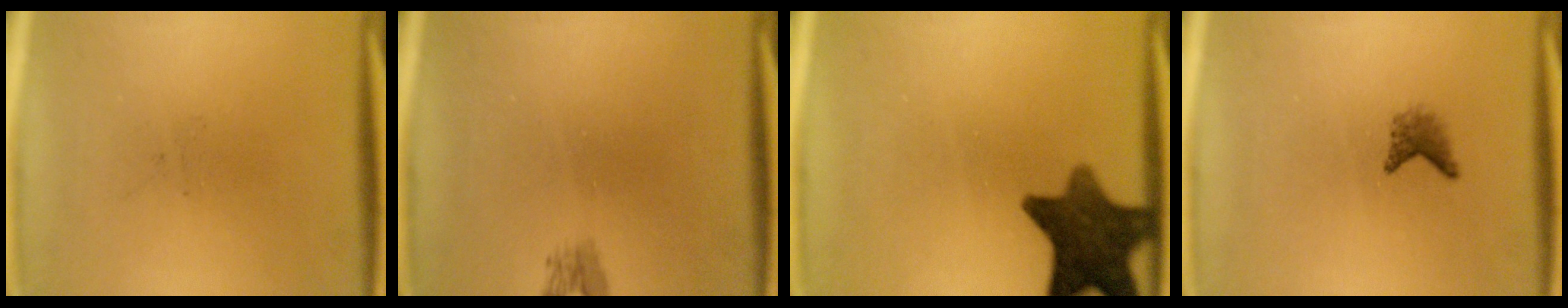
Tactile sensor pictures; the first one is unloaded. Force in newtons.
{"total": 1.3}
{"total": 11.2}
{"total": 1.7}